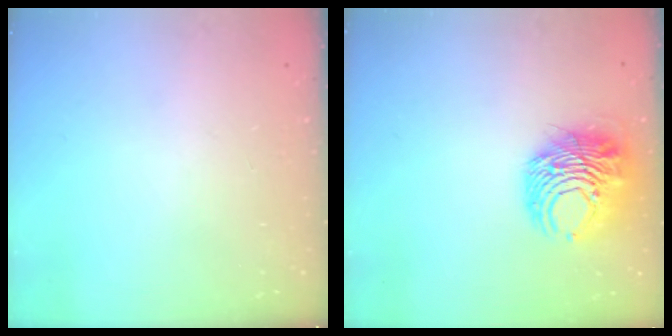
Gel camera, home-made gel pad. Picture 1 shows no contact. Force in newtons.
{"total": 11.4, "press": 11.3, "slide": 1.7}